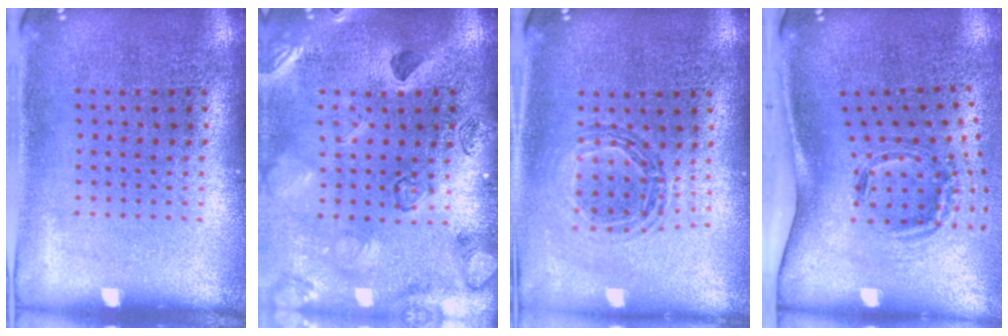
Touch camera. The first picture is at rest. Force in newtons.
{"total": 2.3, "press": 2.3, "slide": 0.3}
{"total": 0.9, "press": 0.9, "slide": 0.2}
{"total": 1.9, "press": 1.2, "slide": 1.4}